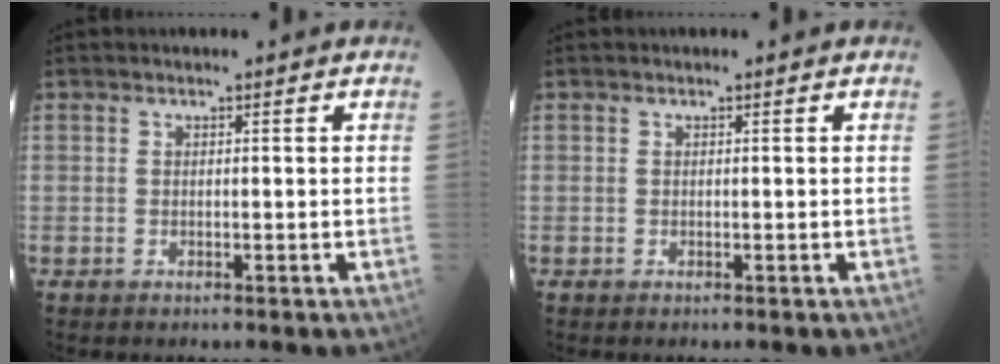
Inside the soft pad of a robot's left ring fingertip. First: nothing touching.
{"total": 0.0}